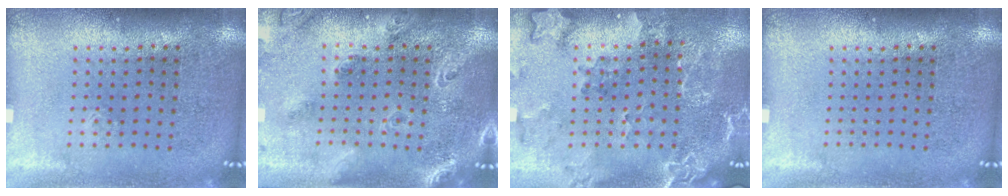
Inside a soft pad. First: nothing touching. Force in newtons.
{"total": 1.8, "press": 1.6, "slide": 0.8}
{"total": 2.1, "press": 2.0, "slide": 0.7}
{"total": 0.0}